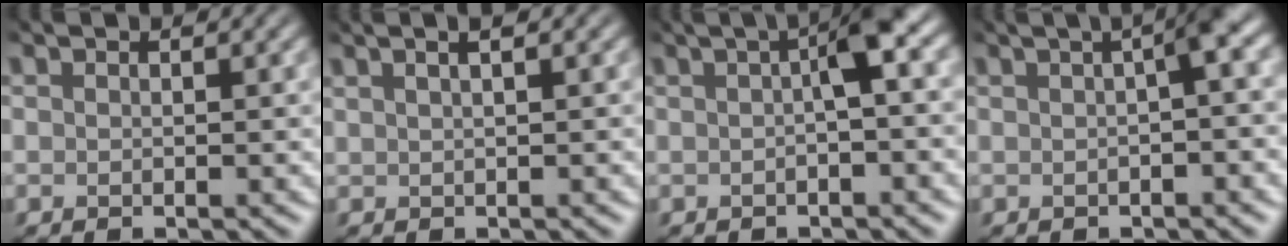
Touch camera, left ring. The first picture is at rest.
{"total": 1.9, "force": [1.3, 0.6, 1.2], "torque": [-0.012, 0.009, 0.008]}
{"total": 2.9, "force": [0.1, 0.3, 2.9], "torque": [-0.051, 0.011, 0.002]}
{"total": 3.0, "force": [0.1, 0.5, 3.0], "torque": [-0.044, 0.015, 0.004]}